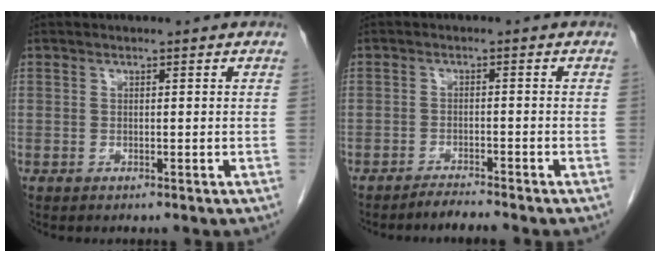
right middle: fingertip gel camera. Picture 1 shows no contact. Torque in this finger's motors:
{"motor_torque": [-0.03, 0.05, -0.08, 0.00]}